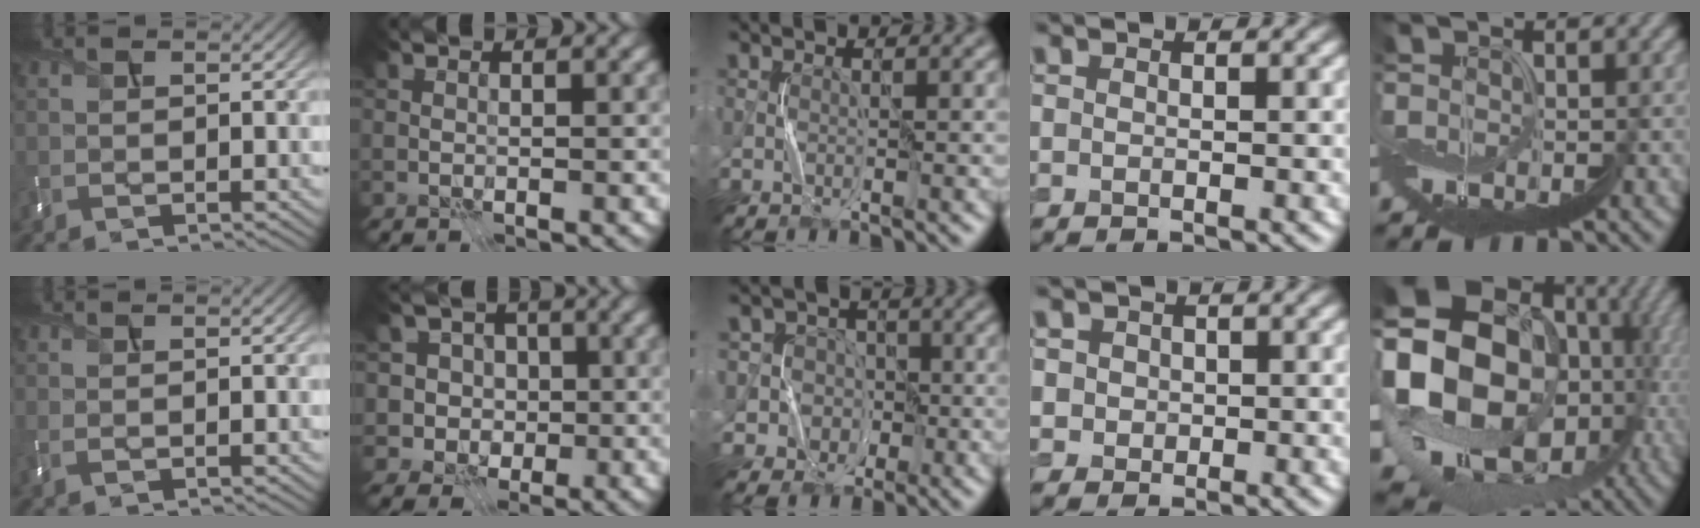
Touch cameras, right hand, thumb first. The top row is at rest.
{"thumb": {"total": 0.9, "force": [0.5, 0.3, 0.7], "torque": [-0.022, 0.003, 0.009]}, "index": {"total": 5.3, "force": [1.1, 4.9, 1.8], "torque": [-0.010, 0.006, -0.001]}, "middle": {"total": 6.0, "force": [-1.2, 5.8, 0.8], "torque": [-0.007, 0.025, -0.052]}, "ring": {"total": 2.6, "force": [0.8, 2.3, 1.0], "torque": [-0.012, 0.010, 0.014]}, "little": {"total": 15.0, "force": [-0.4, 12.9, 7.6], "torque": [-0.142, 0.006, -0.018]}}